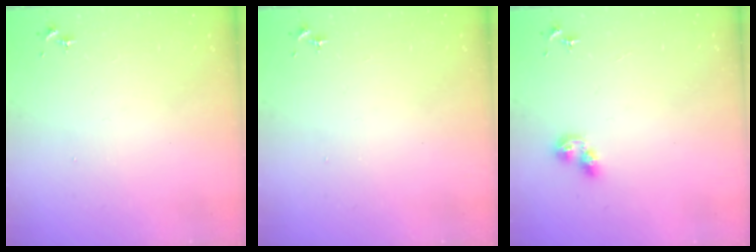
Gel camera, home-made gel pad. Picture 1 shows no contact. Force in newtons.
{"total": 0.0}
{"total": 6.0, "press": 6.0, "slide": 0.3}